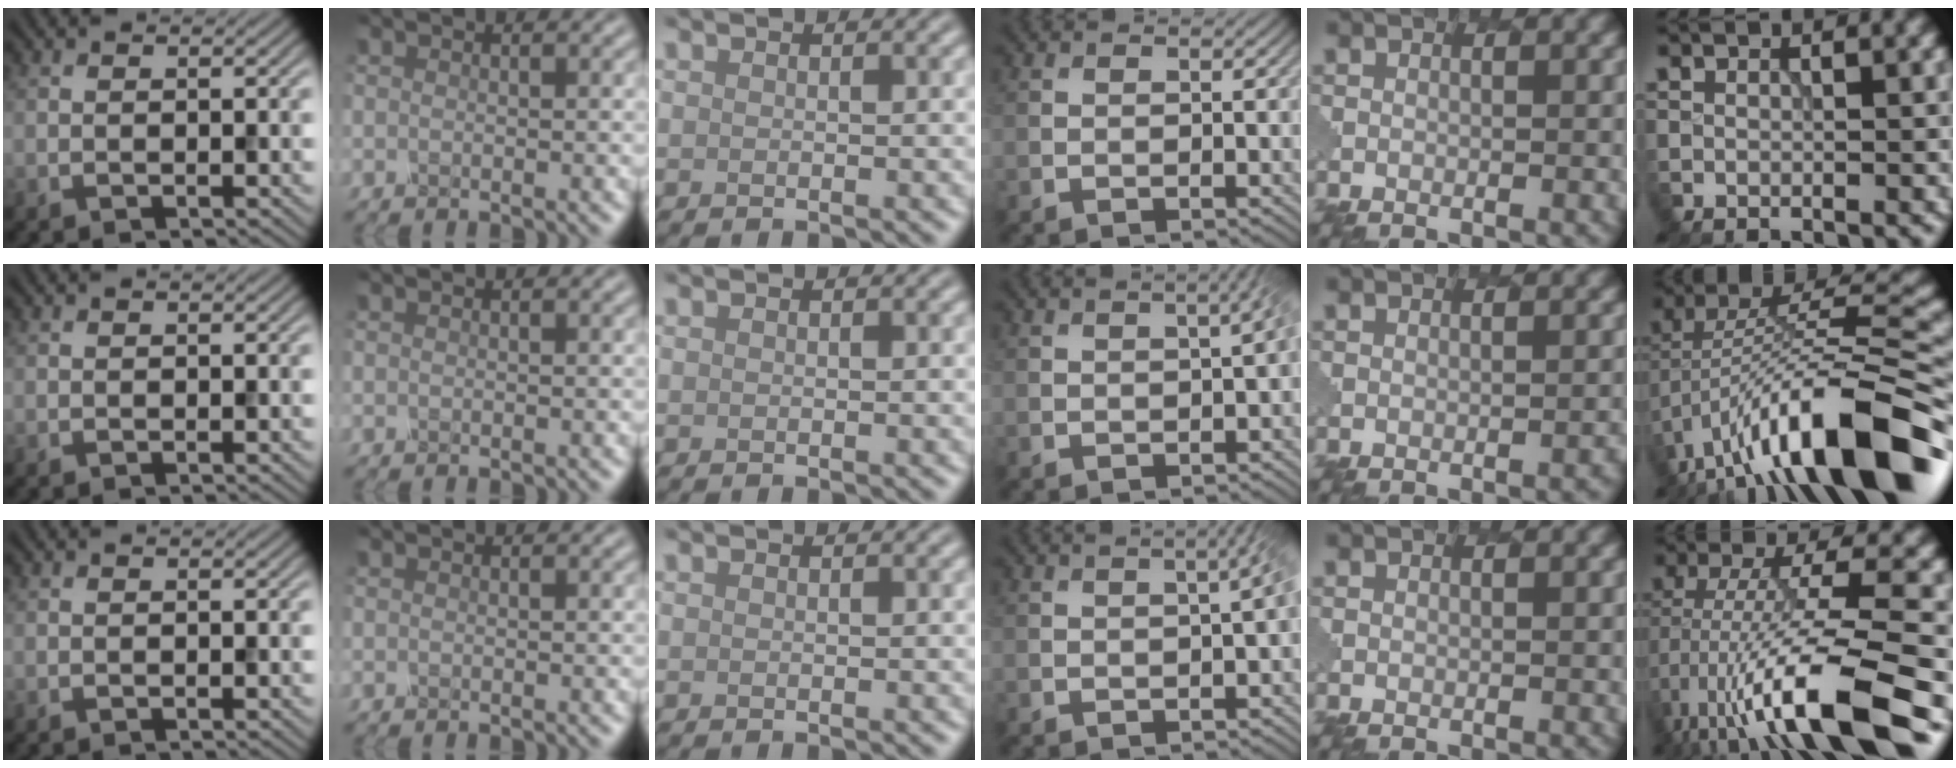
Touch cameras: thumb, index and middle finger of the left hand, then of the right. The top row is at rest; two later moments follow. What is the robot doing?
{"motion": "pour", "object": "mug"}